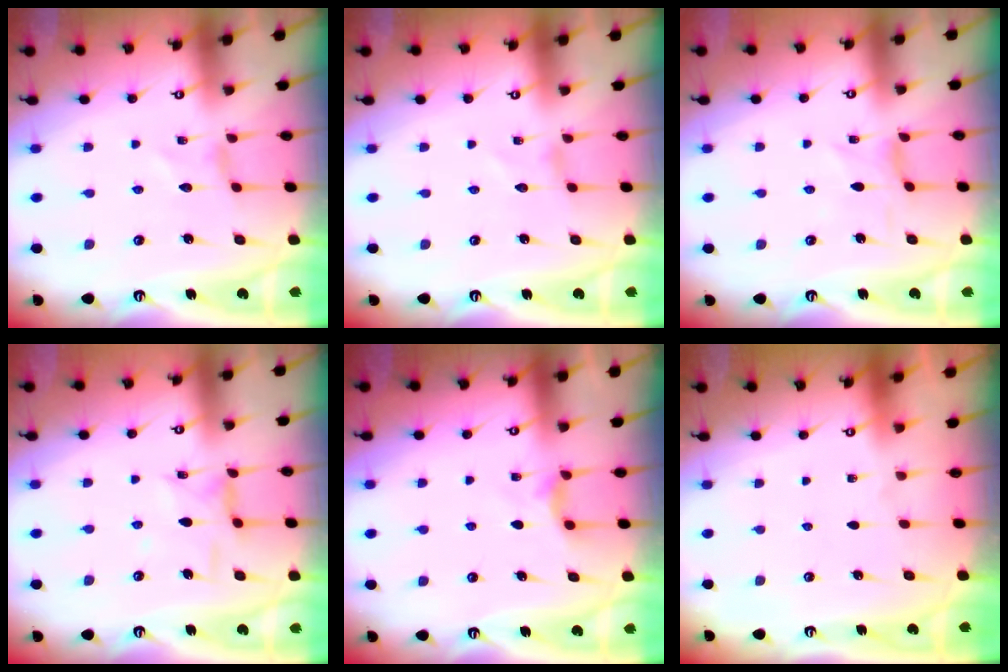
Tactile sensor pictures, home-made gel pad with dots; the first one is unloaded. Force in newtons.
{"total": 0.0}
{"total": 0.0}
{"total": 4.3, "press": 4.3, "slide": 0.3}
{"total": 4.9, "press": 4.8, "slide": 0.6}
{"total": 0.0}